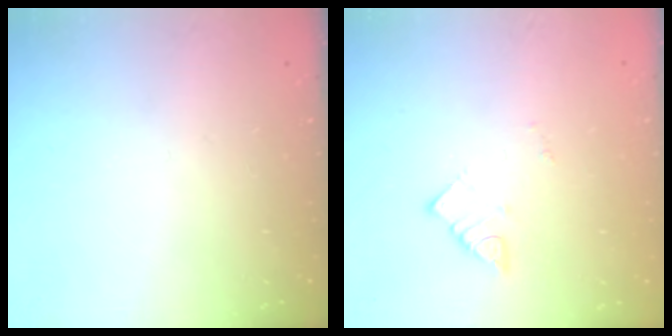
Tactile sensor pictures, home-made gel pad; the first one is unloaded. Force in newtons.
{"total": 2.7, "press": 2.7, "slide": 0.1}